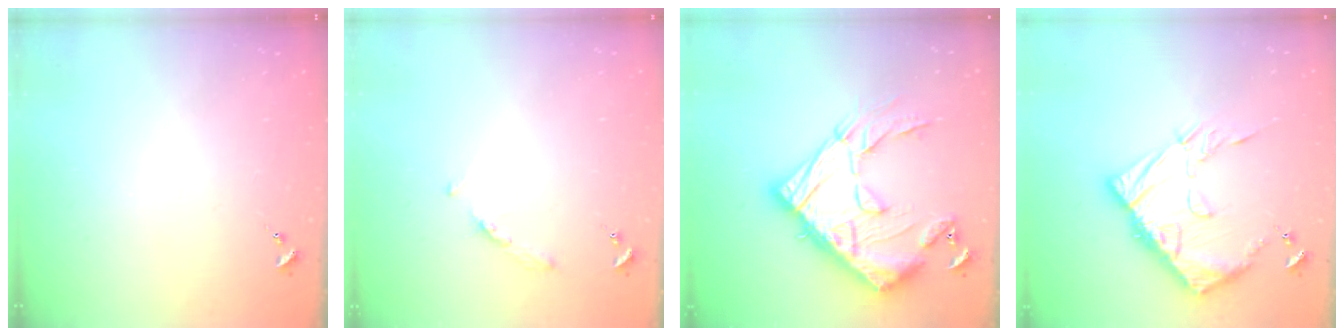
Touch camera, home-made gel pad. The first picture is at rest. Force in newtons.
{"total": 3.7, "press": 3.6, "slide": 0.4}
{"total": 30.1, "press": 30.0, "slide": 2.9}
{"total": 15.6, "press": 15.5, "slide": 1.4}